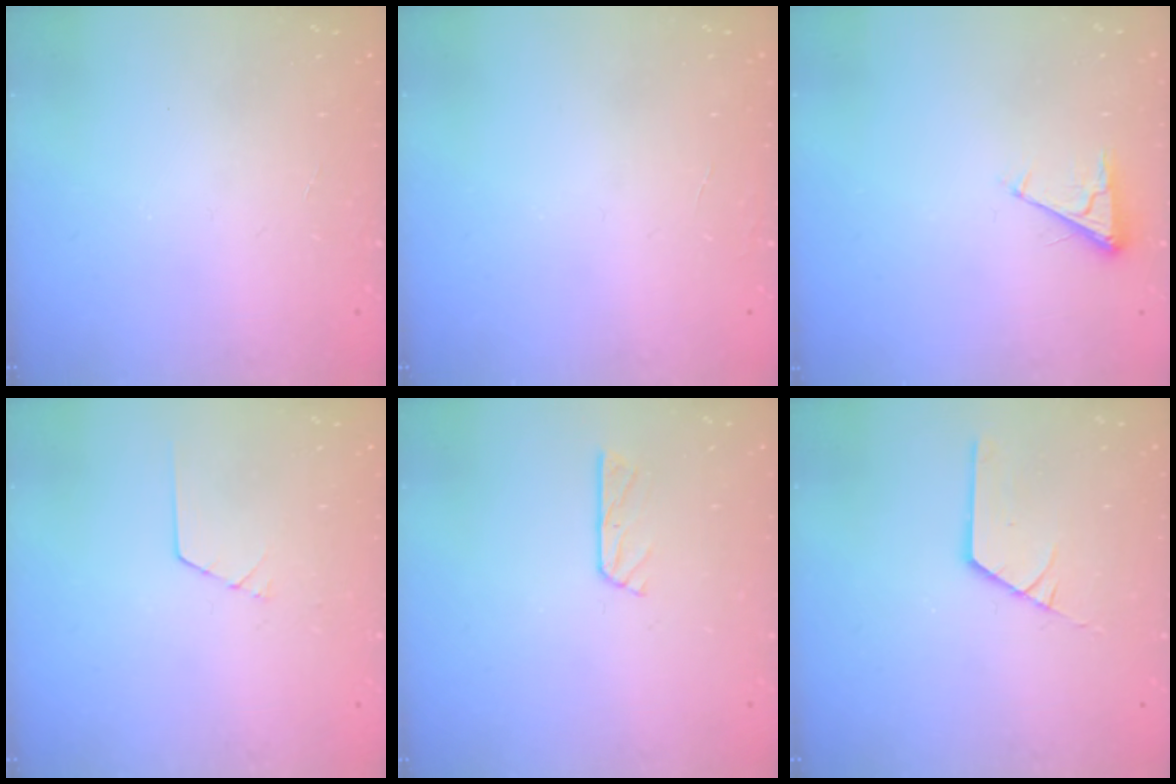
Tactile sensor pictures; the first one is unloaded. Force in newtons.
{"total": 0.0}
{"total": 2.8, "press": 2.8, "slide": 0.4}
{"total": 1.6, "press": 1.6, "slide": 0.0}
{"total": 3.4, "press": 3.4, "slide": 0.4}
{"total": 2.3, "press": 2.3, "slide": 0.3}